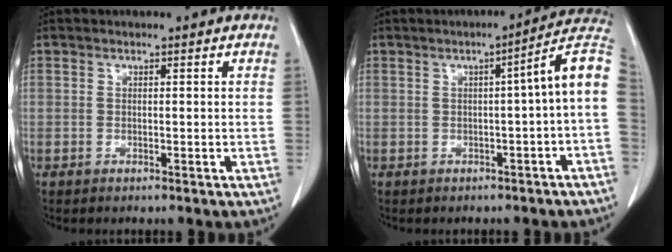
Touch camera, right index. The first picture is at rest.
{"total": 7.8, "force": [-0.5, -0.3, 7.7], "torque": [-0.092, 0.022, -0.014]}